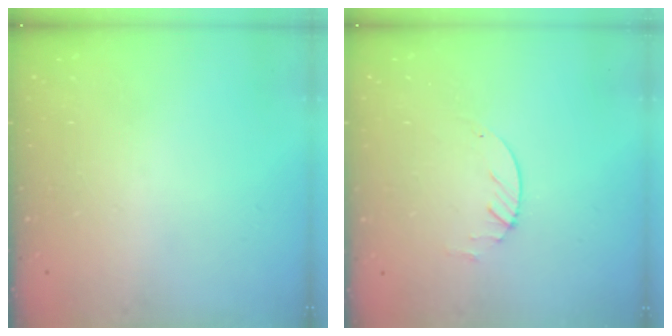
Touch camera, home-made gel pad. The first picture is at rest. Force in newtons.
{"total": 1.9, "press": 1.9, "slide": 0.3}